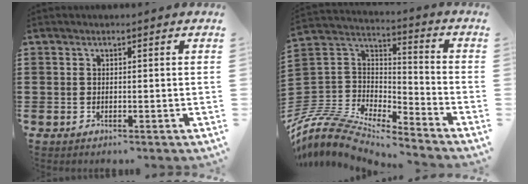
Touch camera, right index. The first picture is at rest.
{"total": 8.5, "force": [-8.1, 1.9, 1.8], "torque": [-0.070, -0.007, -0.172]}